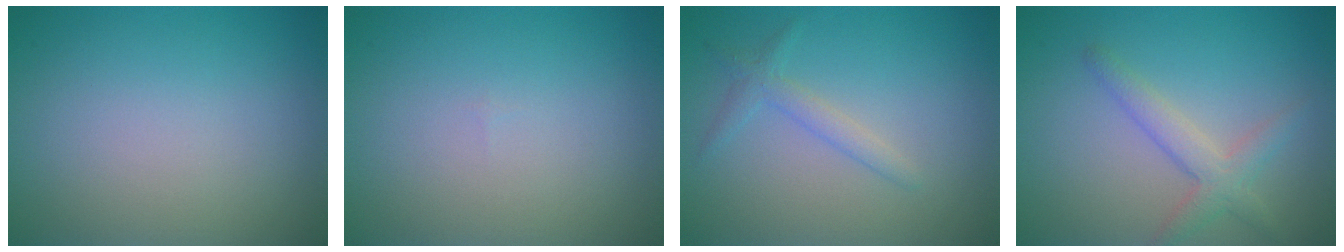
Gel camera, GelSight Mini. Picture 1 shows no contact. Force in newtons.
{"total": 0.0}
{"total": 1.7, "press": 1.6, "slide": 0.2}
{"total": 2.7, "press": 2.7, "slide": 0.1}